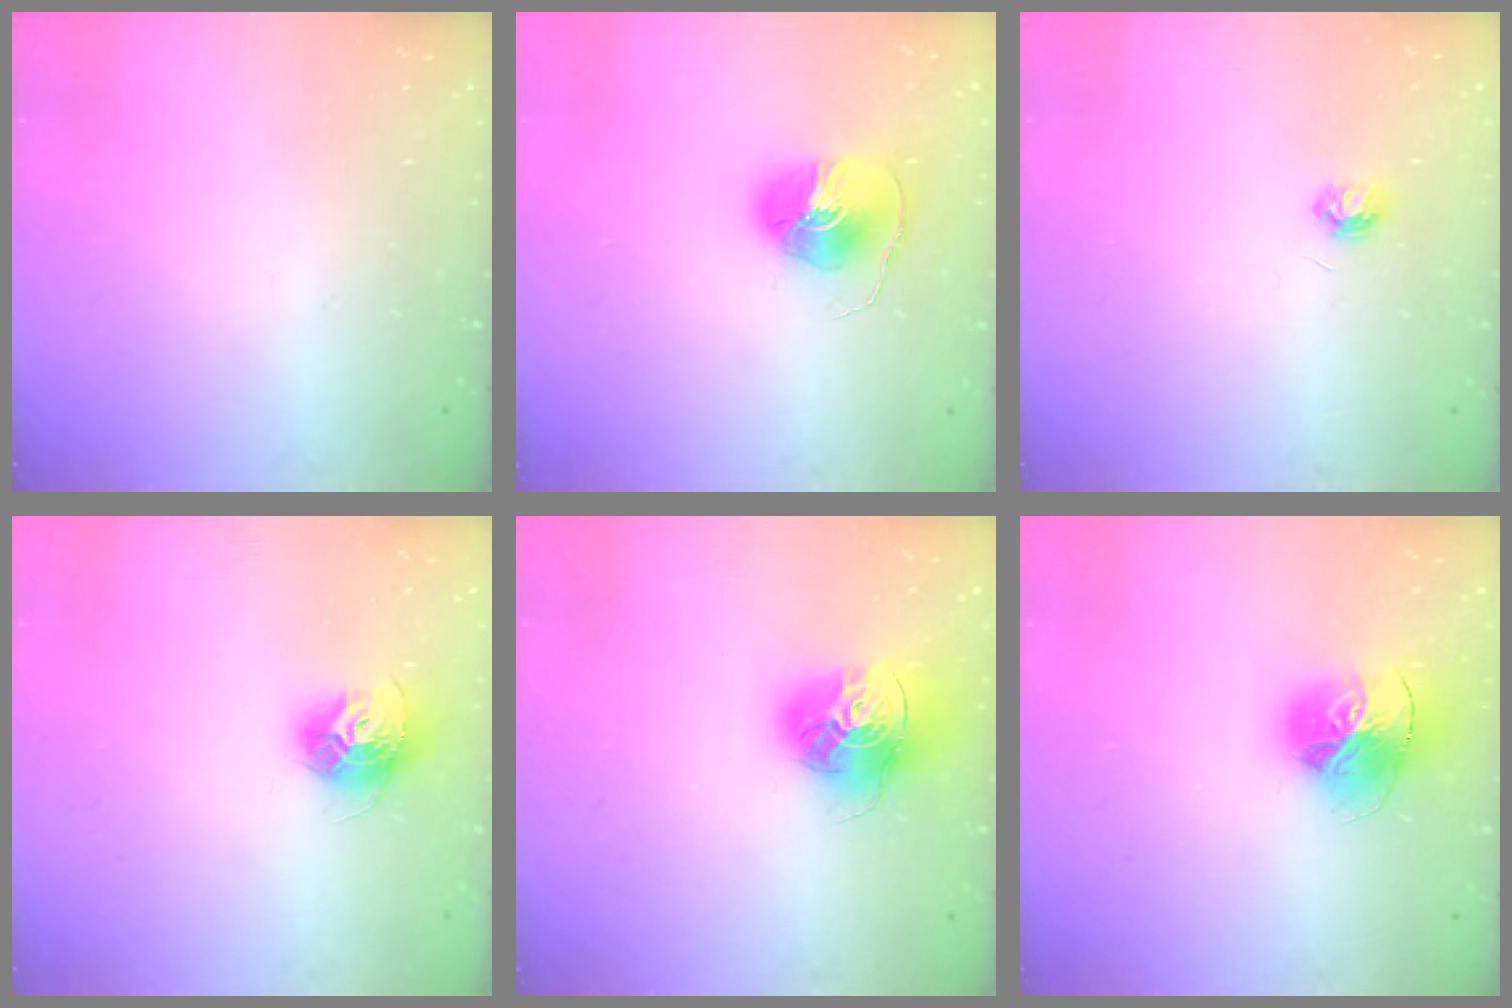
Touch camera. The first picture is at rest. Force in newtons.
{"total": 9.6, "press": 9.6, "slide": 0.8}
{"total": 3.8, "press": 3.8, "slide": 0.5}
{"total": 12.0, "press": 11.9, "slide": 1.1}
{"total": 18.0, "press": 17.9, "slide": 1.7}
{"total": 17.3, "press": 17.2, "slide": 1.8}